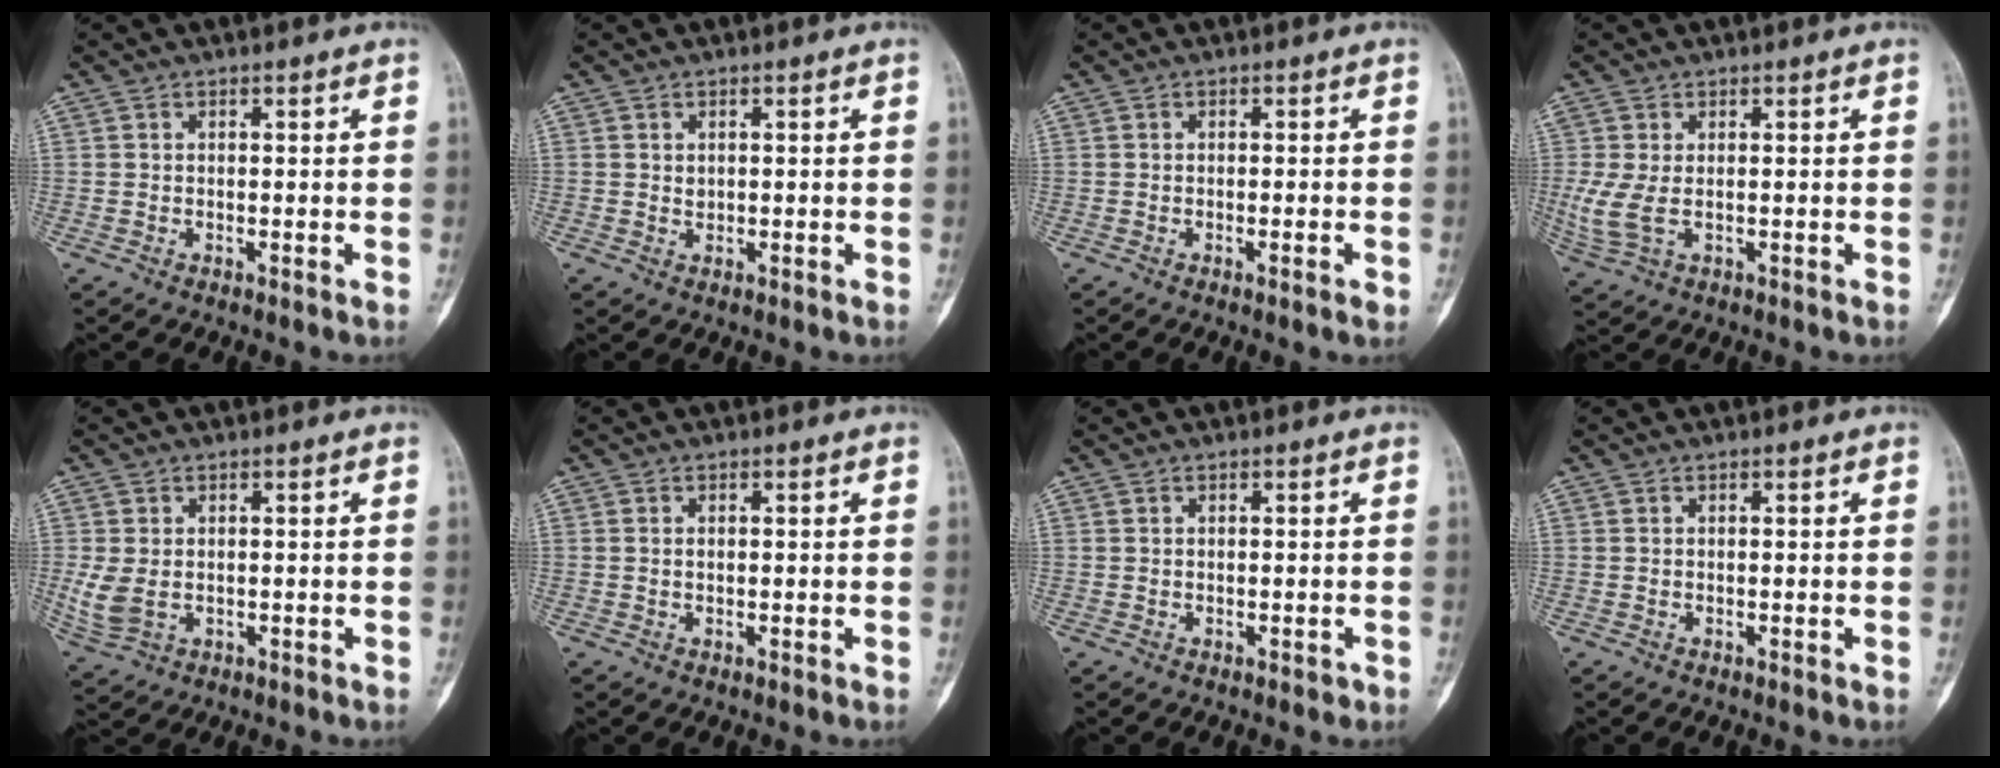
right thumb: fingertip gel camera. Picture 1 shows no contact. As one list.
[{"total": 0.9, "force": [0.3, 0.7, 0.5], "torque": [0.000, -0.001, 0.005]}, {"total": 1.7, "force": [-0.7, 0.2, 1.5], "torque": [-0.025, -0.002, -0.010]}, {"total": 5.3, "force": [-0.1, 2.9, 4.4], "torque": [-0.132, -0.001, 0.007]}, {"total": 5.2, "force": [-0.2, 3.6, 3.8], "torque": [-0.095, -0.004, 0.006]}, {"total": 0.8, "force": [0.2, 0.5, 0.6], "torque": [-0.008, 0.001, 0.003]}, {"total": 0.7, "force": [-0.3, 0.4, 0.4], "torque": [-0.003, 0.000, -0.003]}, {"total": 0.0}]